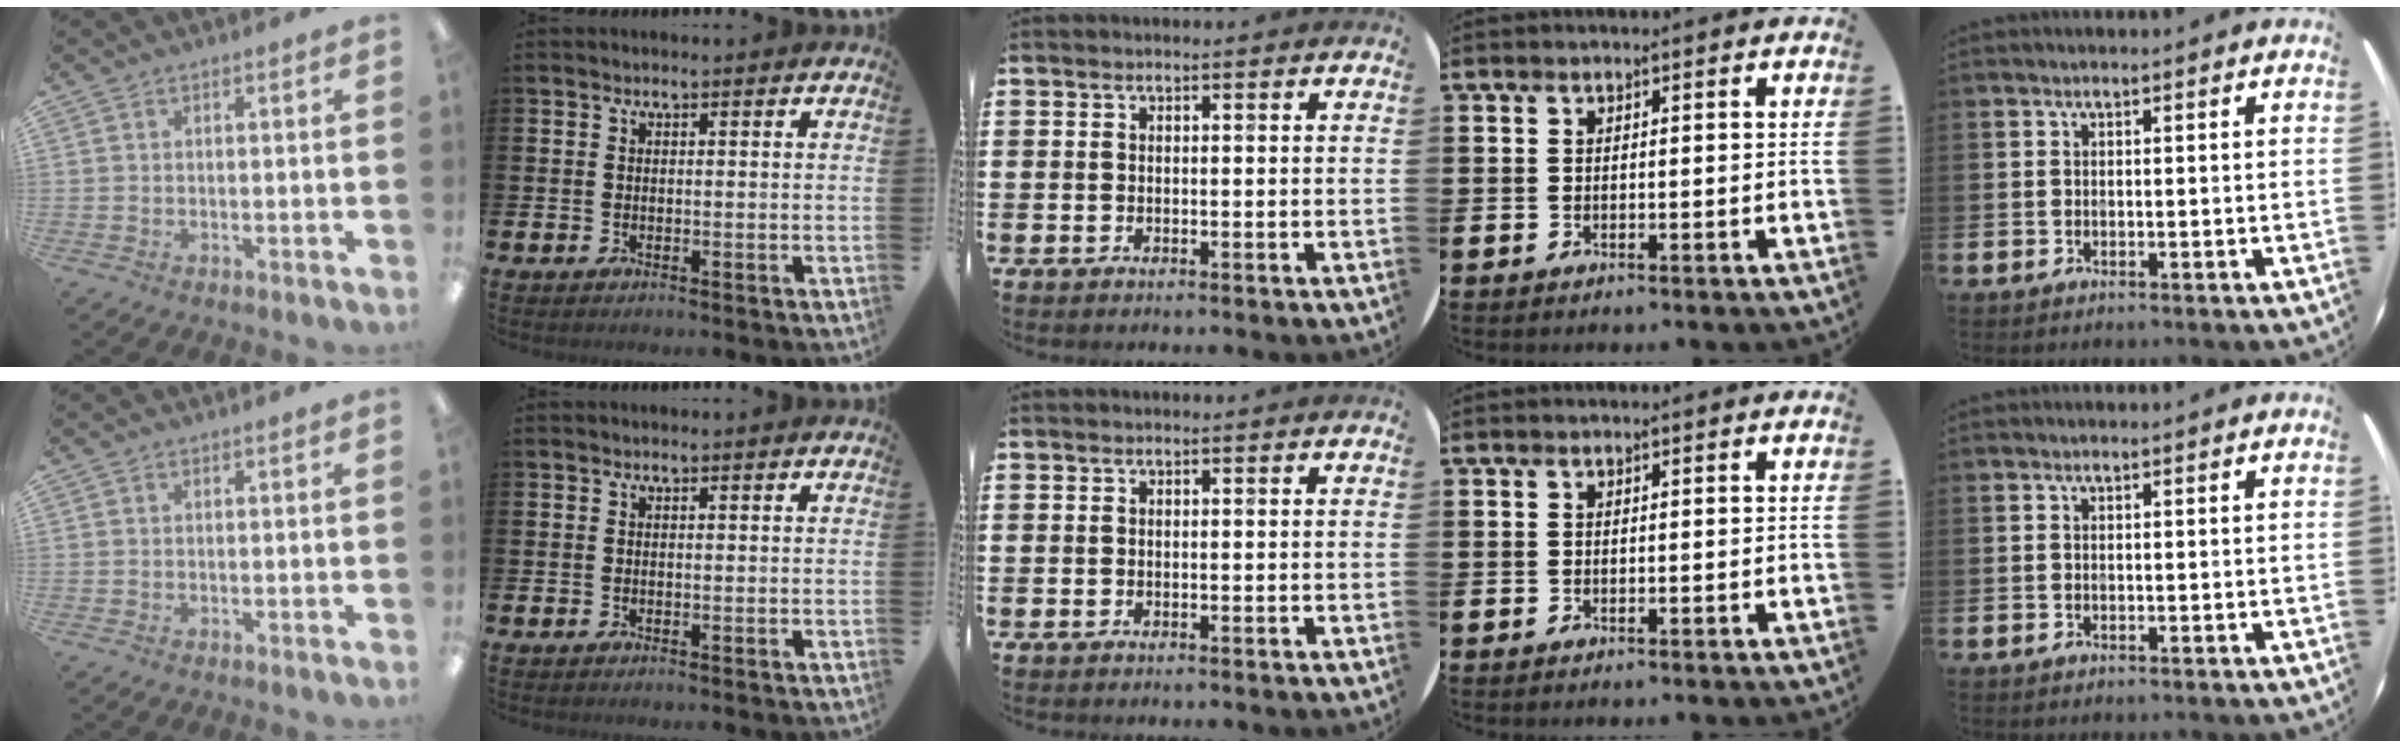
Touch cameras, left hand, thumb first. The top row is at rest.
{}